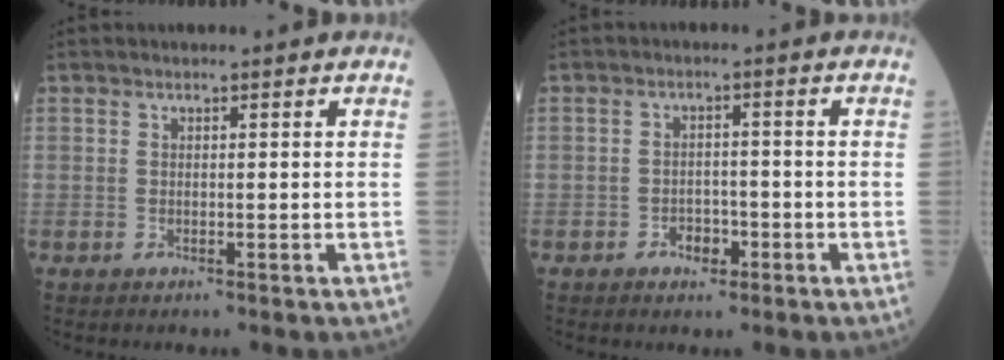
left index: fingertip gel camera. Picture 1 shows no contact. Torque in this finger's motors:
{"motor_torque": [0.12, 0.25, 0.03, 0.03]}